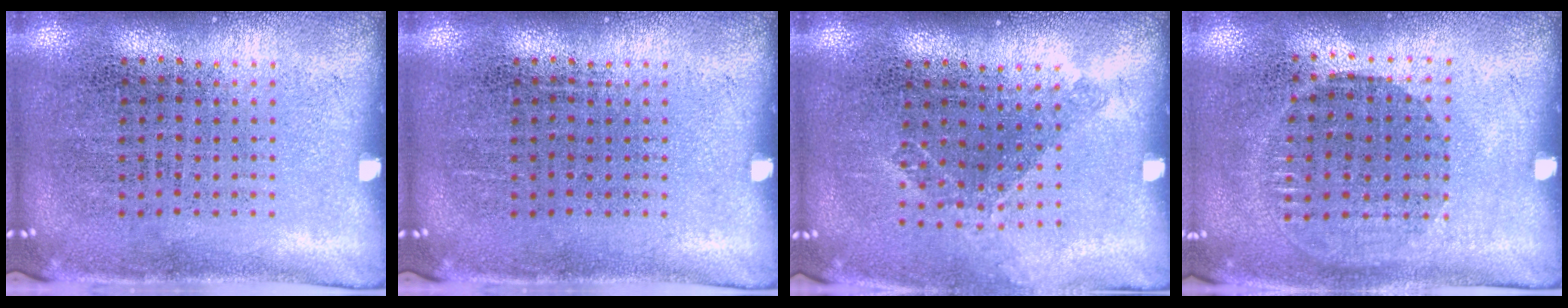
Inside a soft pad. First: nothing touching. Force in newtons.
{"total": 0.0}
{"total": 1.0, "press": 0.8, "slide": 0.6}
{"total": 0.9, "press": 0.8, "slide": 0.4}